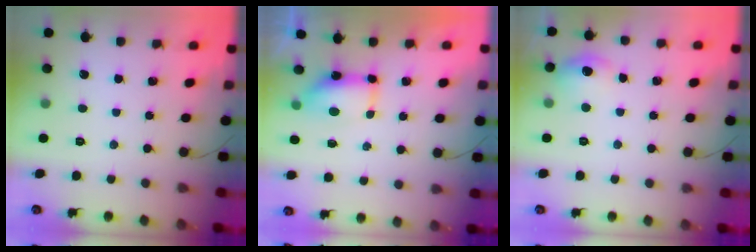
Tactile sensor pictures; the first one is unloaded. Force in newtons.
{"total": 7.1, "press": 7.1, "slide": 0.5}
{"total": 6.8, "press": 6.6, "slide": 1.7}